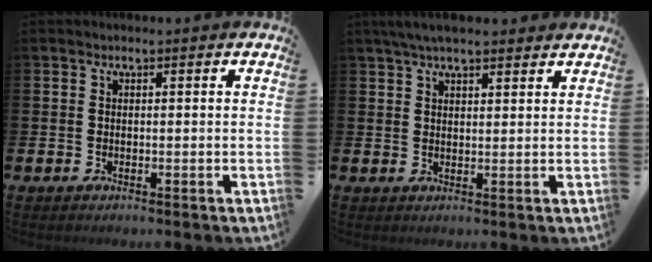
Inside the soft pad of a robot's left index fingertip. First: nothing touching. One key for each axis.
{"total": 4.3, "fx": 3.8, "fy": 1.0, "fz": 1.8, "tx": -0.039, "ty": -0.006, "tz": 0.069}